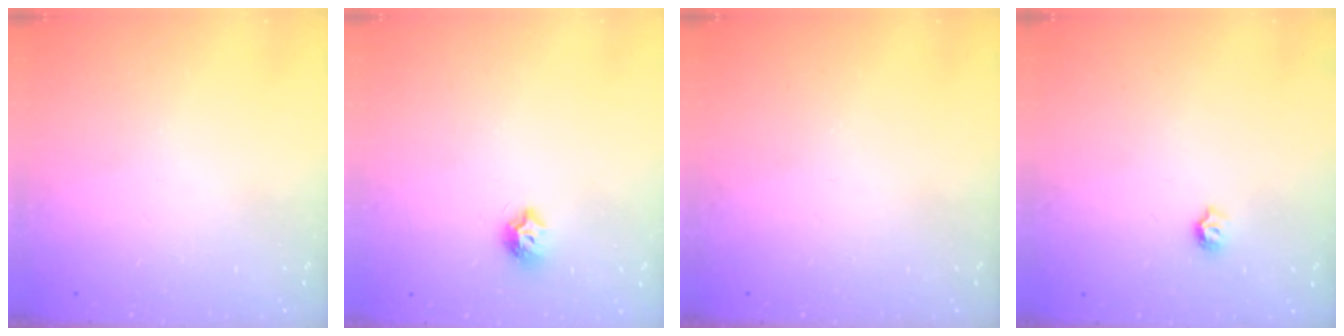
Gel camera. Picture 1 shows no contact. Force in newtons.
{"total": 7.1, "press": 7.1, "slide": 0.8}
{"total": 0.0}
{"total": 4.7, "press": 4.6, "slide": 0.5}